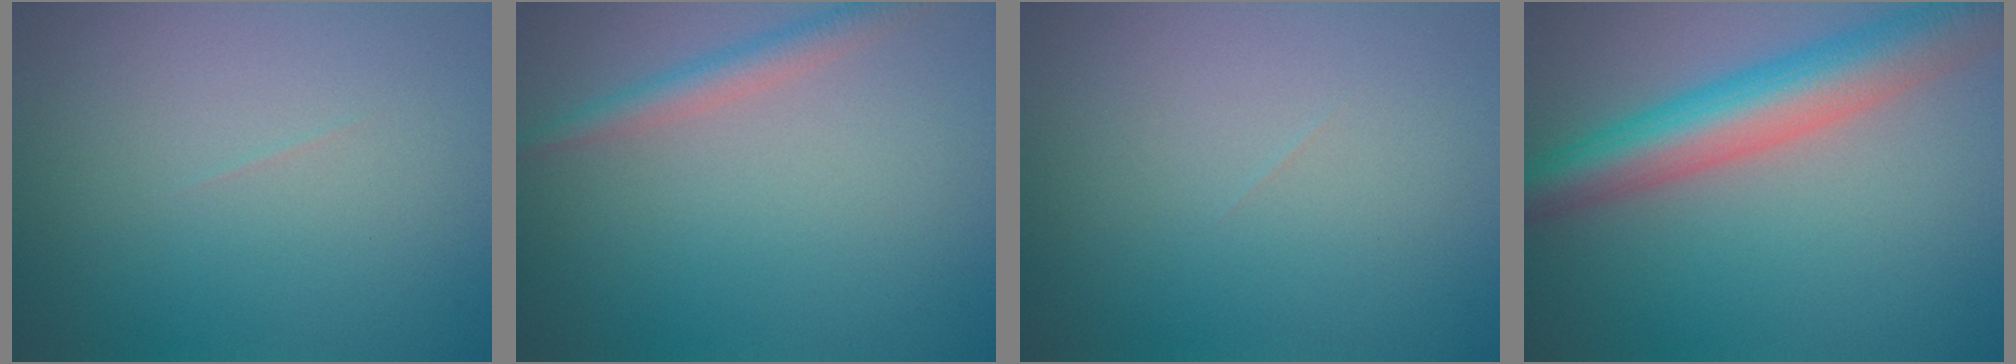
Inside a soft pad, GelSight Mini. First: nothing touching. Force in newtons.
{"total": 2.3, "press": 2.3, "slide": 0.1}
{"total": 0.0}
{"total": 7.7, "press": 7.7, "slide": 0.4}